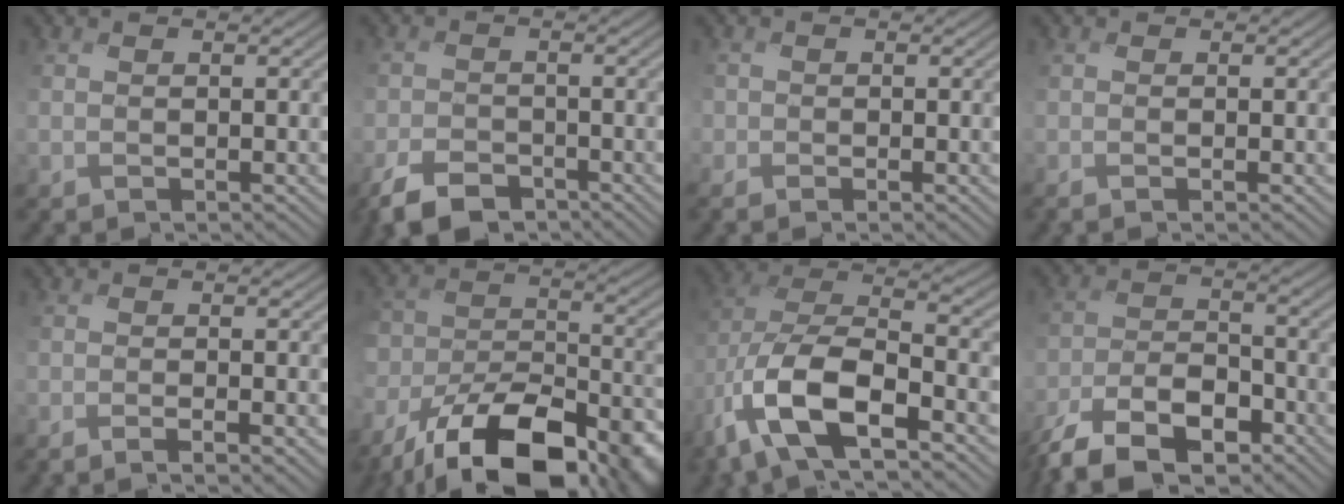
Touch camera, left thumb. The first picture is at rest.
{"total": 5.2, "force": [-3.9, 2.4, 2.5], "torque": [-0.049, -0.002, -0.081]}
{"total": 0.9, "force": [-0.3, 0.8, 0.1], "torque": [0.006, -0.002, -0.014]}
{"total": 0.5, "force": [-0.2, -0.4, 0.3], "torque": [-0.006, 0.002, -0.006]}
{"total": 2.0, "force": [-1.3, -0.2, 1.5], "torque": [-0.027, 0.004, -0.026]}
{"total": 18.4, "force": [-13.5, 7.5, 9.9], "torque": [-0.203, -0.046, -0.201]}
{"total": 15.1, "force": [-7.2, 6.2, 11.7], "torque": [-0.267, -0.017, -0.142]}
{"total": 11.2, "force": [-8.4, 4.3, 6.1], "torque": [-0.120, -0.005, -0.168]}